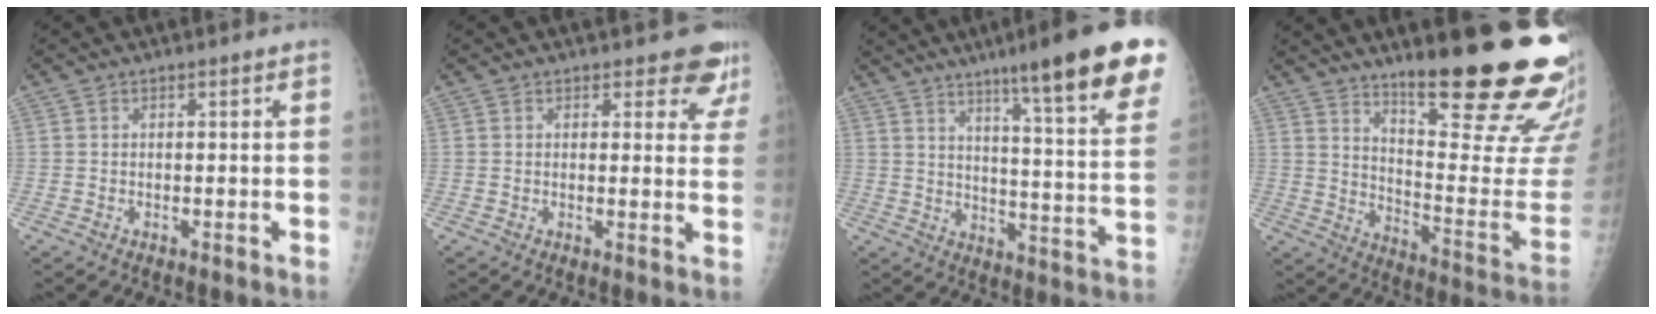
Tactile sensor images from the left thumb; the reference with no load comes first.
{"total": 5.9, "force": [5.0, 2.7, 1.5], "torque": [0.025, -0.027, 0.037]}
{"total": 22.2, "force": [14.2, 2.2, 17.0], "torque": [-0.214, -0.059, 0.195]}
{"total": 26.1, "force": [17.6, 5.1, 18.6], "torque": [-0.231, -0.111, 0.254]}